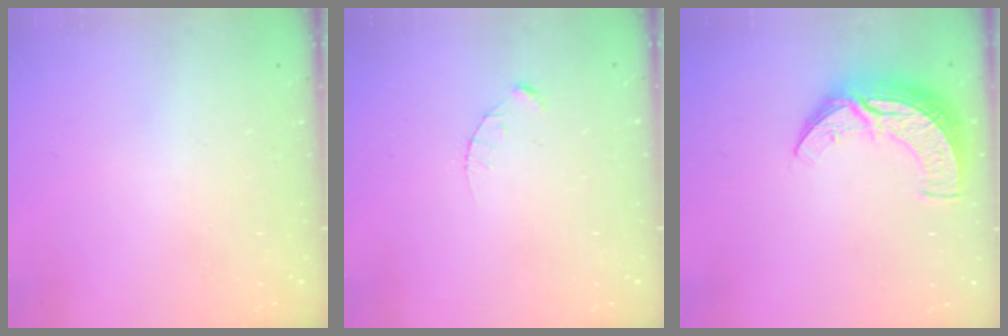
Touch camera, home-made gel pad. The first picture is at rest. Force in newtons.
{"total": 2.1, "press": 2.1, "slide": 0.3}
{"total": 10.9, "press": 10.9, "slide": 0.8}